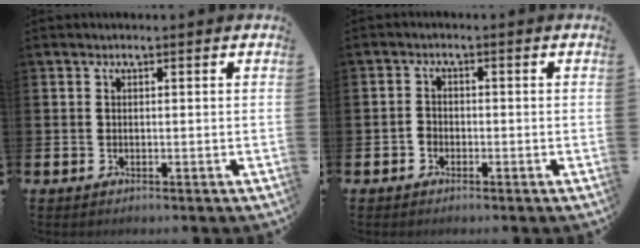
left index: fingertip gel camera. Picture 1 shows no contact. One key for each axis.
{"total": 1.7, "fx": -1.2, "fy": 1.3, "fz": 0.1, "tx": -0.005, "ty": 0.005, "tz": -0.027}